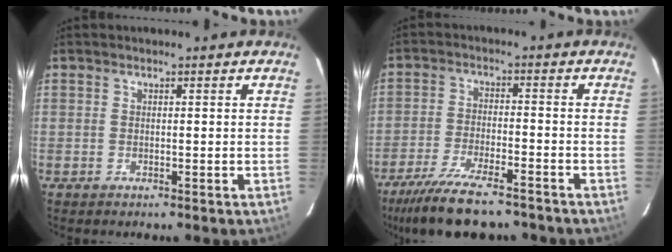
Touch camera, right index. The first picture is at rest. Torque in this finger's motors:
{"motor_torque": [1.08, -1.07, 0.23, 0.12]}